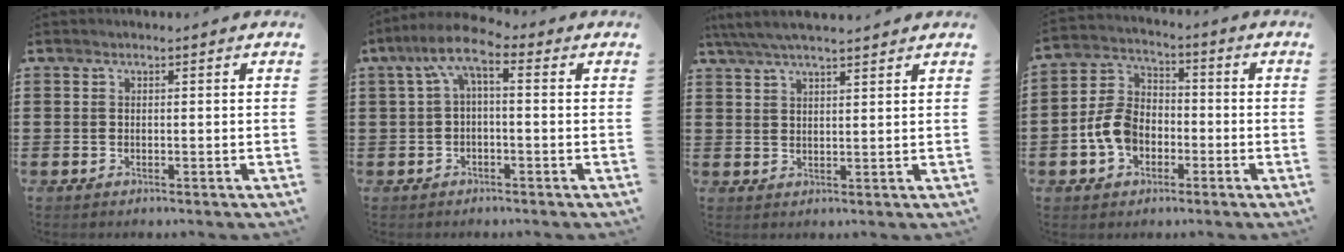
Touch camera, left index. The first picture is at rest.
{"total": 5.3, "force": [0.1, 1.7, 5.0], "torque": [-0.114, -0.011, -0.008]}
{"total": 4.6, "force": [4.0, 0.5, 2.4], "torque": [-0.055, -0.005, 0.072]}
{"total": 7.5, "force": [-2.6, 5.5, 4.4], "torque": [-0.120, 0.011, -0.056]}